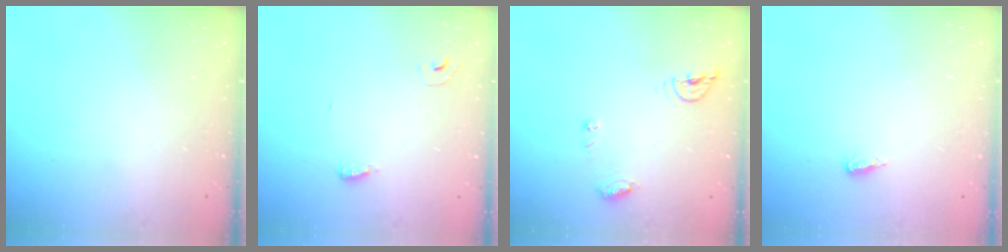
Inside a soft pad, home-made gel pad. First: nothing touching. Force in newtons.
{"total": 3.5, "press": 3.2, "slide": 1.4}
{"total": 7.4, "press": 7.4, "slide": 0.5}
{"total": 4.3, "press": 4.2, "slide": 0.9}